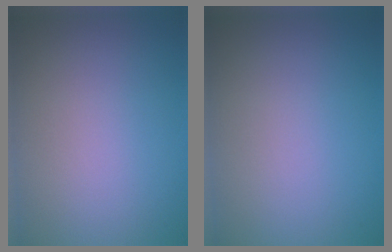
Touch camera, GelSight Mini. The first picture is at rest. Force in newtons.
{"total": 0.0}